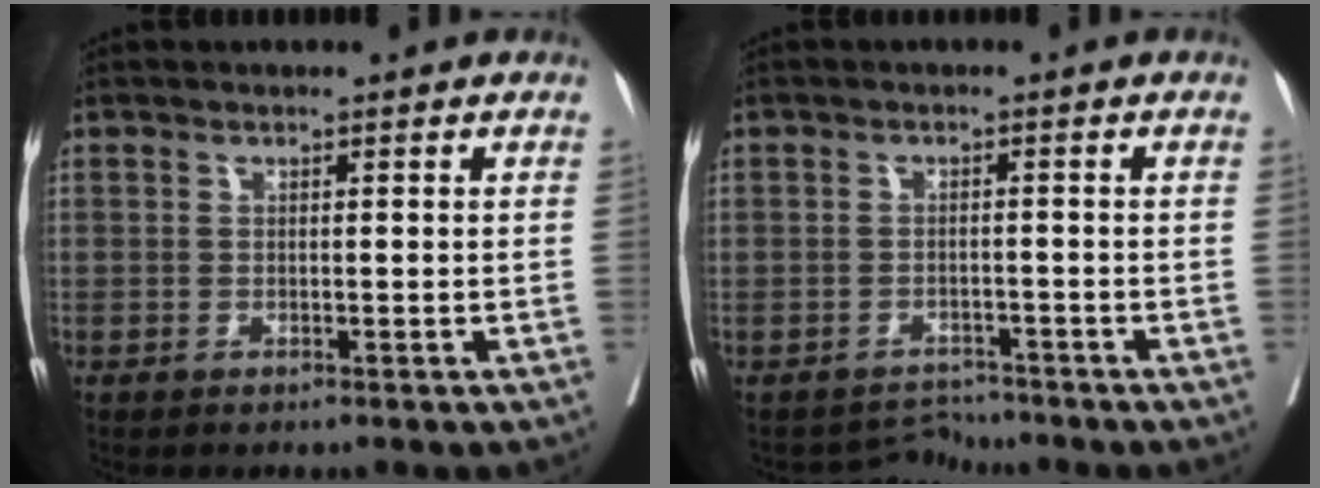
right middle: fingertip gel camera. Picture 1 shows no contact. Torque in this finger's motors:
{"motor_torque": [-1.29, 0.38, -0.32, -0.09]}